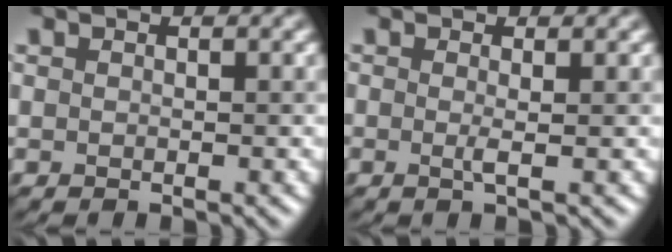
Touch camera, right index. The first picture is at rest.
{"total": 1.0, "force": [-0.1, 0.1, 1.0], "torque": [-0.022, -0.004, -0.002]}